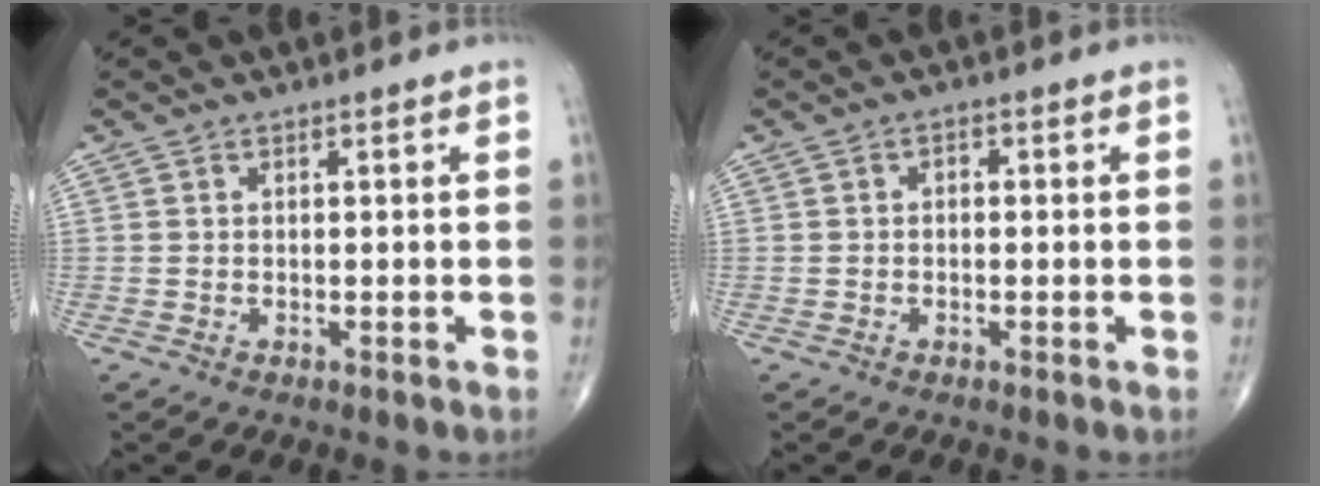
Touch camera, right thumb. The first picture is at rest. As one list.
[{"total": 1.1, "force": [-0.1, 0.8, 0.7], "torque": [-0.002, 0.005, -0.007]}]